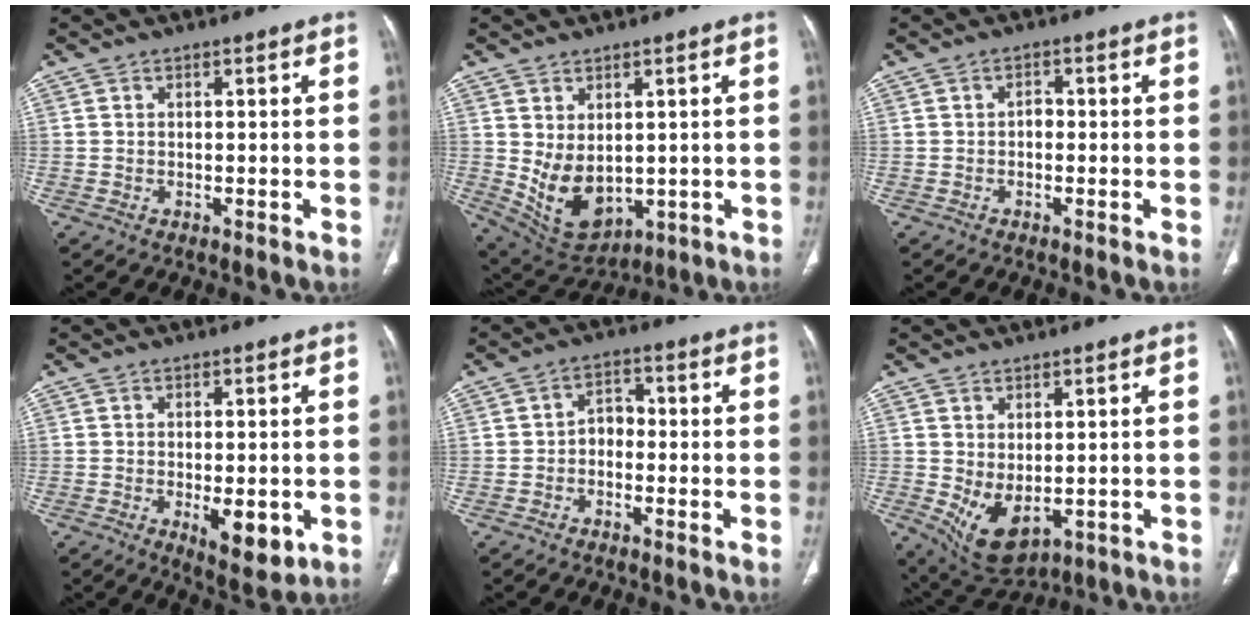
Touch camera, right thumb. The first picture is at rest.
{"total": 9.9, "force": [0.2, 6.6, 7.4], "torque": [-0.115, -0.010, 0.038]}
{"total": 1.5, "force": [-0.3, 1.1, 1.0], "torque": [-0.006, 0.006, -0.008]}
{"total": 7.5, "force": [-2.0, 3.2, 6.4], "torque": [-0.083, -0.013, -0.019]}
{"total": 3.7, "force": [-0.9, 2.8, 2.3], "torque": [-0.020, 0.022, -0.027]}
{"total": 7.9, "force": [-0.9, 4.6, 6.3], "torque": [-0.101, -0.008, 0.011]}